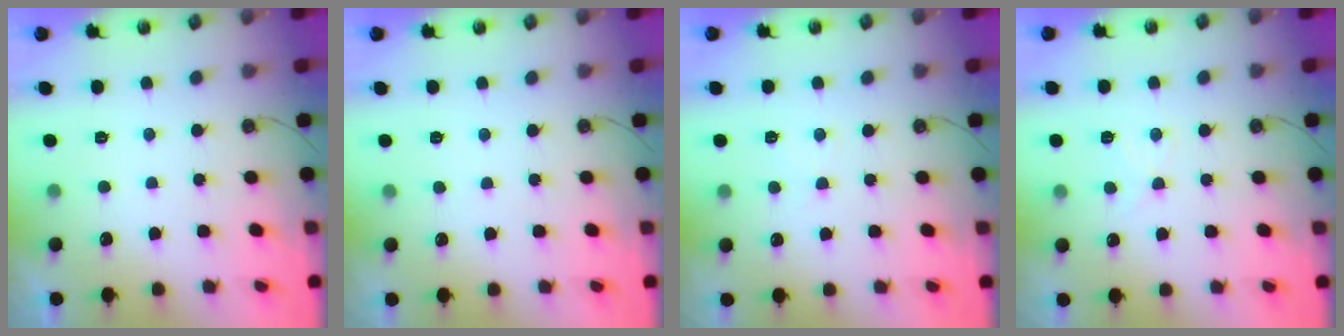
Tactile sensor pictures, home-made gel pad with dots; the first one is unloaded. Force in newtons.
{"total": 2.4, "press": 2.4, "slide": 0.4}
{"total": 4.6, "press": 4.5, "slide": 0.5}
{"total": 7.9, "press": 7.9, "slide": 0.8}